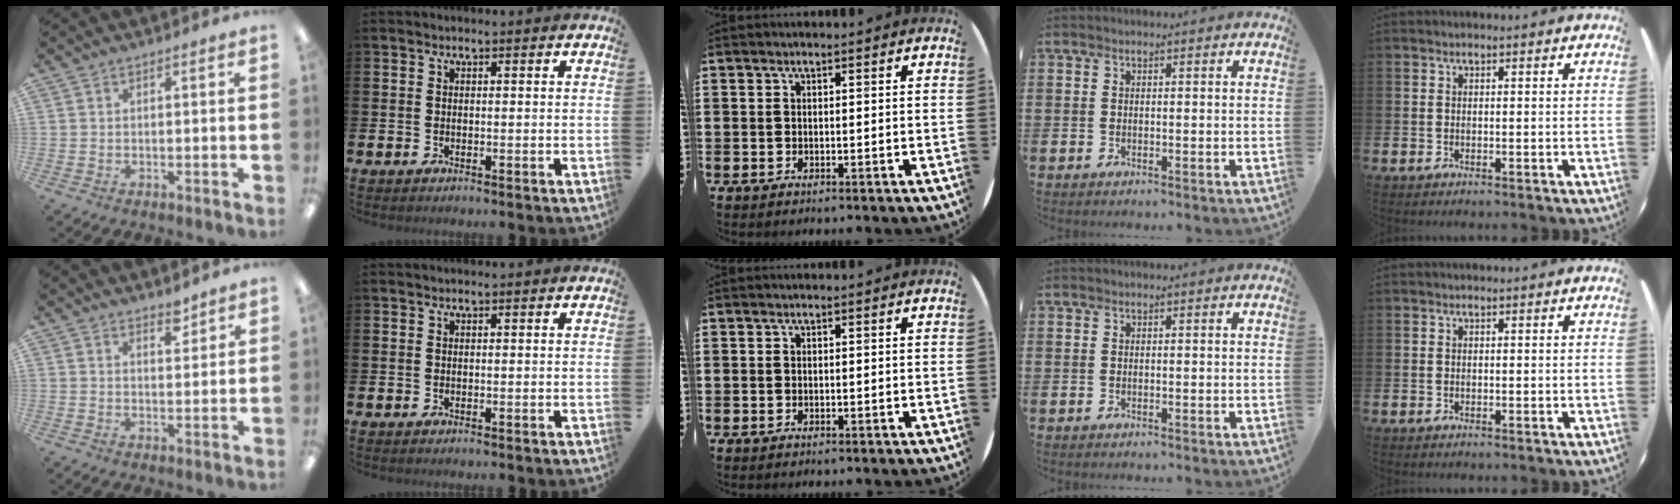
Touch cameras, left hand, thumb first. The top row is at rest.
{"thumb": {"total": 3.6, "force": [3.2, 1.3, 1.0], "torque": [-0.001, -0.021, 0.054]}}